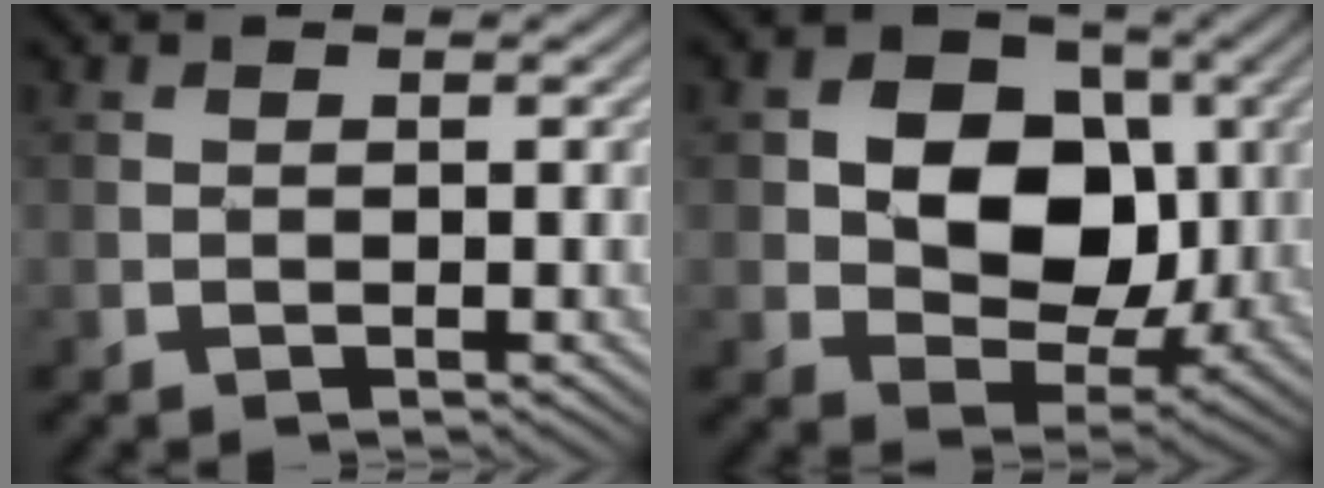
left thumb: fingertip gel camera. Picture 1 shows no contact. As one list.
[{"total": 10.9, "force": [1.1, 8.5, 6.7], "torque": [-0.125, -0.001, 0.003]}]